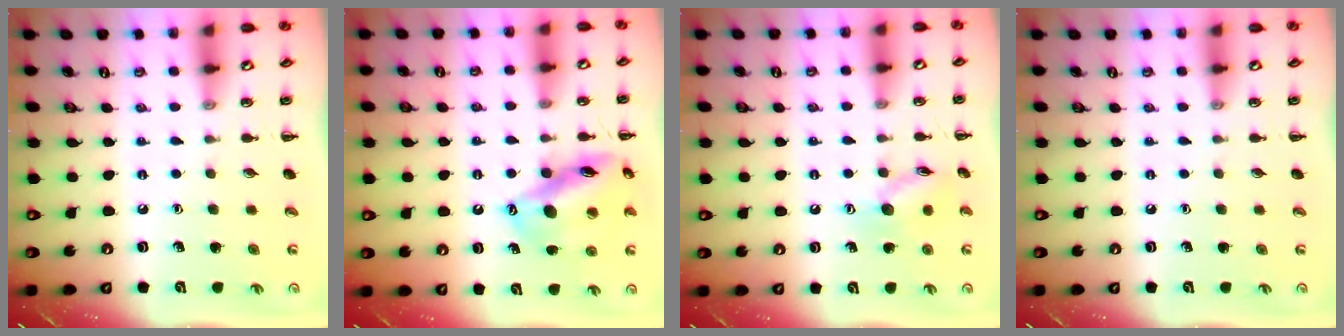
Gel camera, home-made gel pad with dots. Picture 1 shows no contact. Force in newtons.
{"total": 14.5, "press": 14.1, "slide": 3.5}
{"total": 9.4, "press": 9.4, "slide": 0.5}
{"total": 0.0}